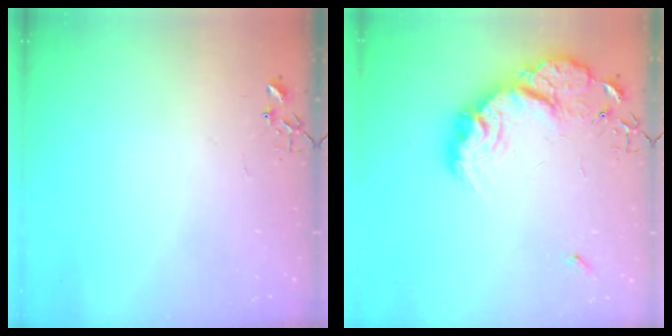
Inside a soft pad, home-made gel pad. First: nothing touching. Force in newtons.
{"total": 19.6, "press": 19.6, "slide": 1.3}